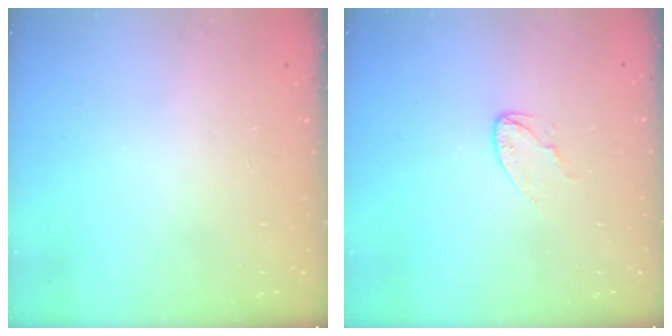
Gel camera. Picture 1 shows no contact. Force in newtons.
{"total": 3.4, "press": 3.4, "slide": 0.3}